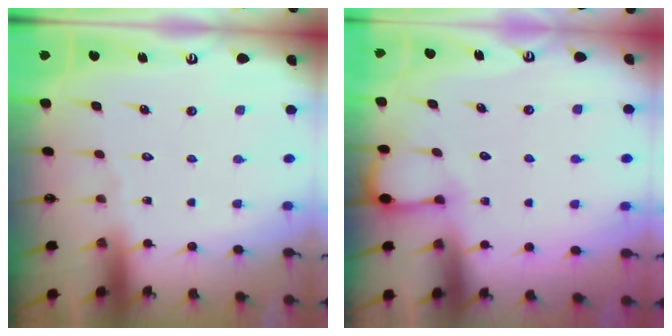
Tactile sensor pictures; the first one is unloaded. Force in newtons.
{"total": 4.2, "press": 4.2, "slide": 0.3}